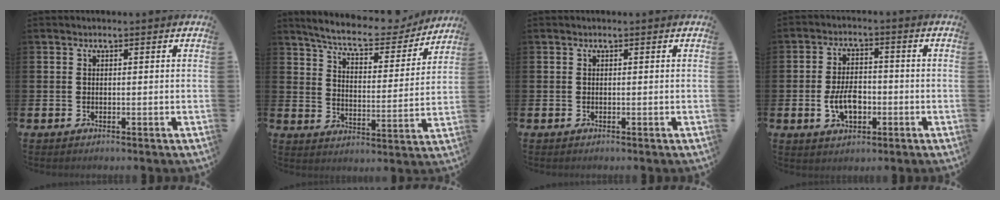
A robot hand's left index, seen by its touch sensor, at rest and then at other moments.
{"total": 7.7, "force": [7.1, 1.4, 2.6], "torque": [-0.080, -0.048, 0.120]}
{"total": 0.0}
{"total": 5.2, "force": [-1.3, 3.1, 4.0], "torque": [-0.068, 0.003, -0.027]}